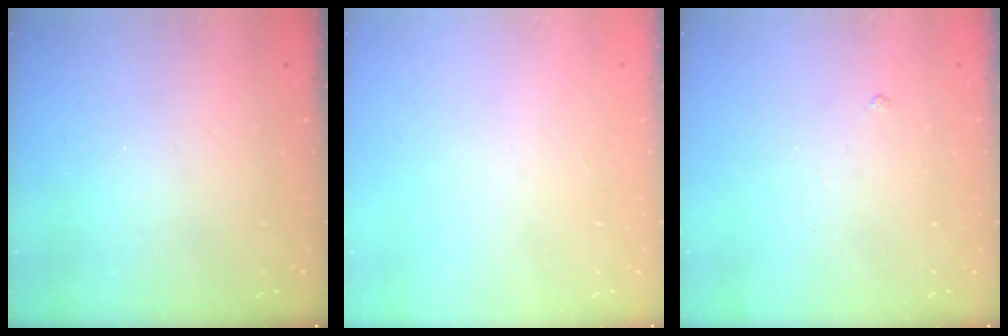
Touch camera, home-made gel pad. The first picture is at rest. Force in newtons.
{"total": 0.0}
{"total": 2.9, "press": 2.8, "slide": 0.5}